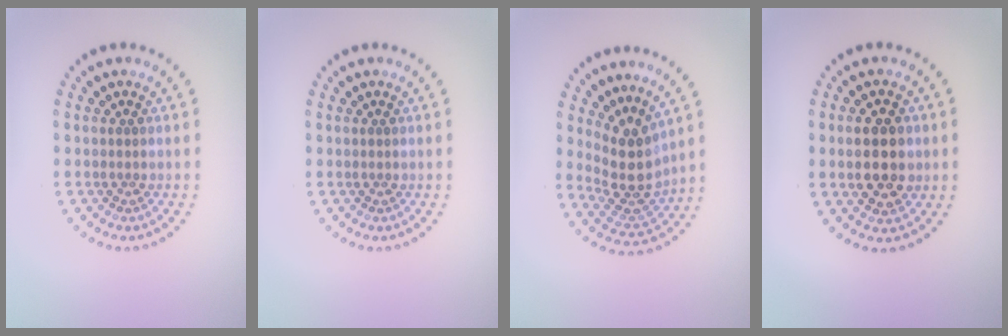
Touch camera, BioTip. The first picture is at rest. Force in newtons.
{"total": 0.0}
{"total": 4.2, "press": 3.2, "slide": 2.8}
{"total": 5.0, "press": 5.0, "slide": 0.3}